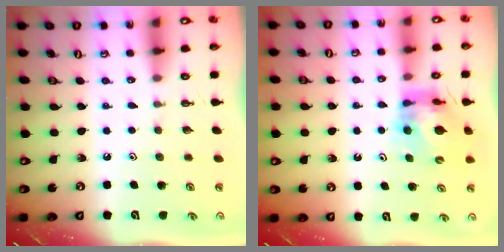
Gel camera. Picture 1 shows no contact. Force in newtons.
{"total": 10.5, "press": 10.5, "slide": 1.1}